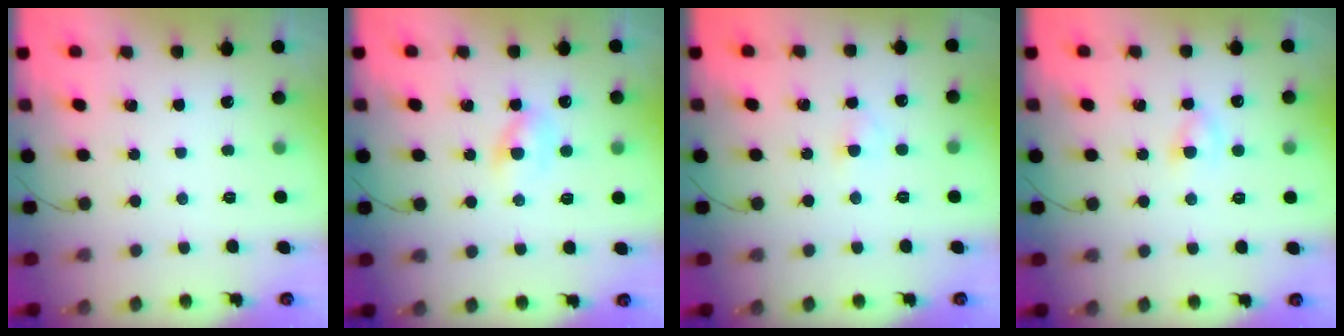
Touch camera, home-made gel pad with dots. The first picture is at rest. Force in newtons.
{"total": 2.7, "press": 2.5, "slide": 0.9}
{"total": 2.1, "press": 1.8, "slide": 0.9}
{"total": 2.4, "press": 2.2, "slide": 1.0}